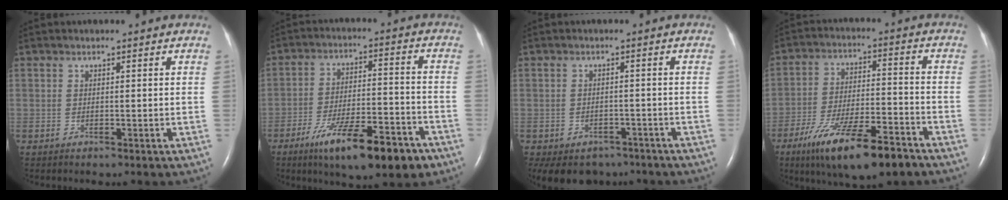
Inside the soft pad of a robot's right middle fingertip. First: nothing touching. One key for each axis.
{"total": 14.8, "fx": -9.2, "fy": 3.5, "fz": 11.0, "tx": -0.163, "ty": -0.006, "tz": -0.141}
{"total": 8.6, "fx": -6.4, "fy": 5.4, "fz": 2.0, "tx": -0.041, "ty": 0.007, "tz": -0.079}
{"total": 15.1, "fx": -10.1, "fy": 3.0, "fz": 10.9, "tx": -0.193, "ty": -0.022, "tz": -0.169}